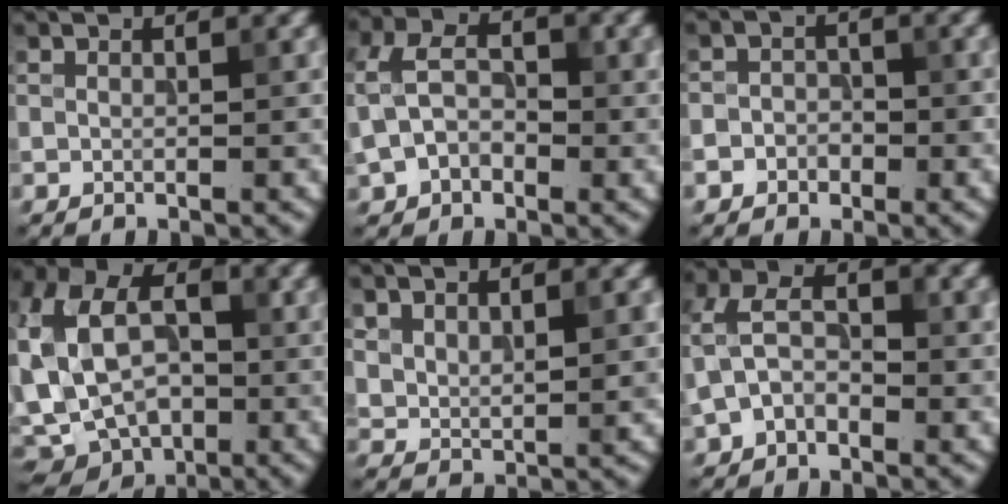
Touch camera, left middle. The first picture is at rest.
{"total": 4.9, "force": [-0.7, 3.5, 3.5], "torque": [-0.080, 0.007, -0.017]}
{"total": 2.3, "force": [-1.0, 1.9, 0.6], "torque": [0.015, 0.010, -0.030]}
{"total": 14.5, "force": [-0.6, 11.4, 9.0], "torque": [-0.213, 0.022, -0.018]}
{"total": 2.6, "force": [1.1, 1.3, 2.0], "torque": [-0.045, -0.005, 0.029]}
{"total": 4.5, "force": [-0.9, 3.0, 3.3], "torque": [-0.077, 0.011, -0.022]}